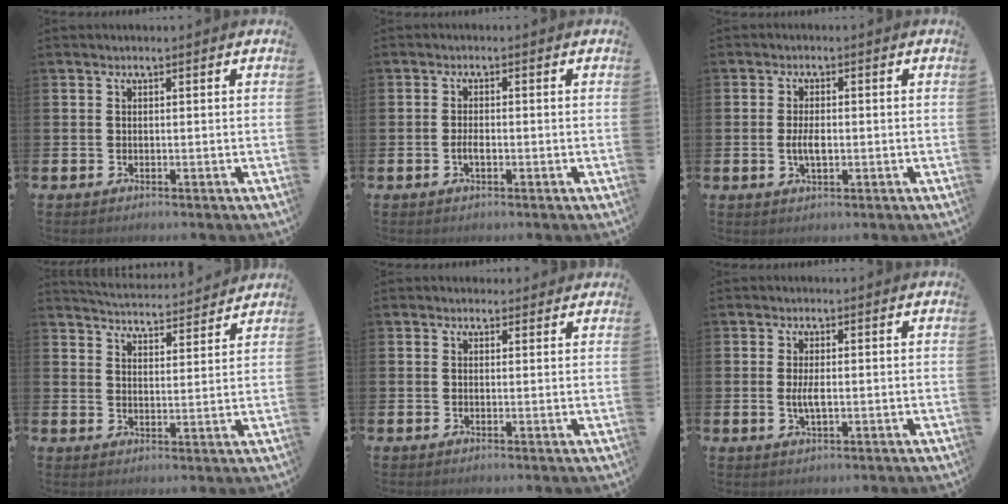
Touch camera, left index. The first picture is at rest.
{"total": 1.6, "force": [-0.5, 0.7, 1.4], "torque": [-0.027, 0.001, -0.009]}
{"total": 3.0, "force": [-0.3, 1.4, 2.6], "torque": [-0.043, -0.001, -0.007]}
{"total": 5.0, "force": [5.0, 0.3, 0.2], "torque": [-0.016, -0.039, 0.088]}
{"total": 1.2, "force": [1.0, 0.7, 0.1], "torque": [0.013, 0.000, 0.016]}
{"total": 2.4, "force": [0.0, 0.8, 2.3], "torque": [-0.043, 0.000, -0.002]}